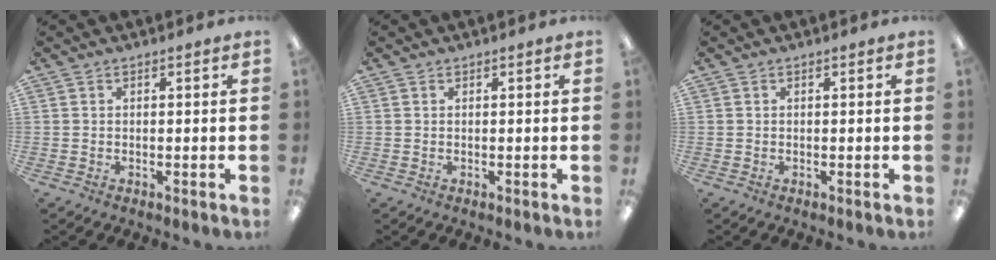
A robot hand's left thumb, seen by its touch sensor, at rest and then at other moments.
{"total": 0.0}
{"total": 0.0}